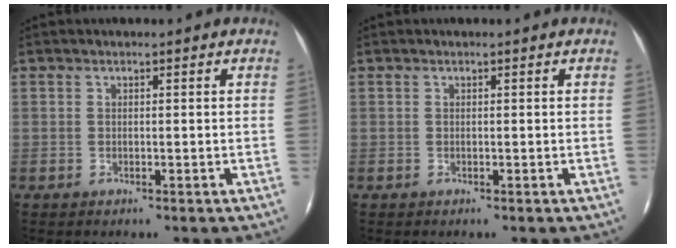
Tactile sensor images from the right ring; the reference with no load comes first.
{"total": 0.0}